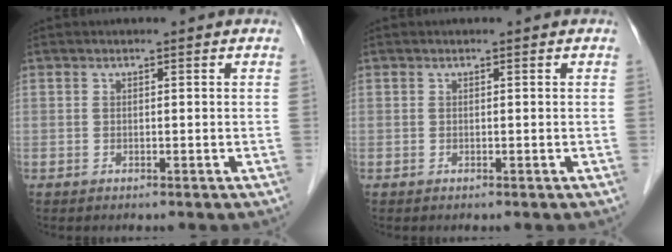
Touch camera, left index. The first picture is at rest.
{"total": 0.0}